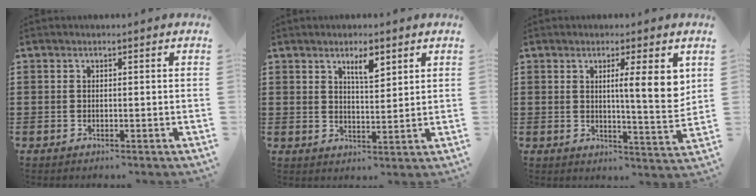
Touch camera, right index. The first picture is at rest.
{"total": 3.9, "force": [2.6, 1.1, 2.7], "torque": [-0.042, -0.001, 0.041]}
{"total": 8.1, "force": [2.6, 1.3, 7.6], "torque": [-0.116, -0.013, 0.034]}